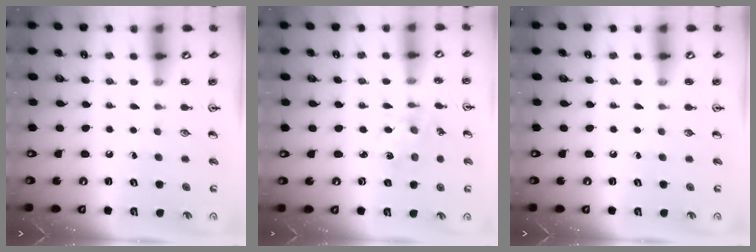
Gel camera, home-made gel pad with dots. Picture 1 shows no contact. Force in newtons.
{"total": 2.3, "press": 2.2, "slide": 0.6}
{"total": 0.0}